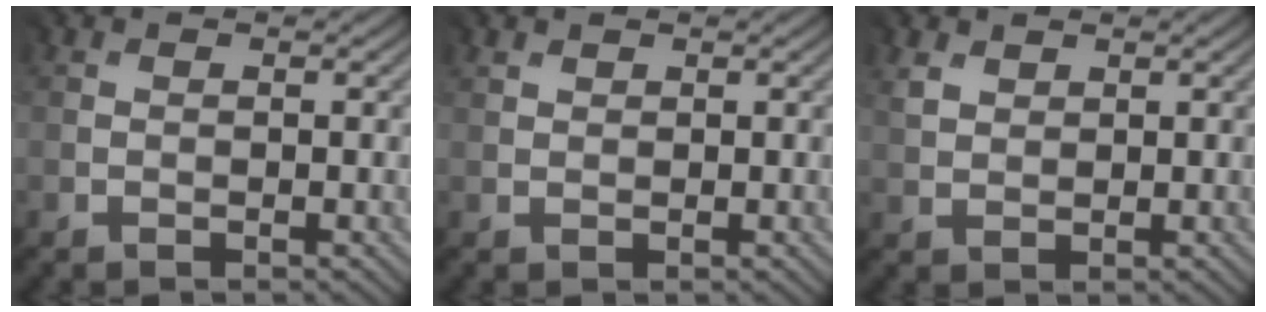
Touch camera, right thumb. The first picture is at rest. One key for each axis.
{"total": 1.4, "fx": 1.2, "fy": 0.8, "fz": 0.0, "tx": 0.002, "ty": 0.003, "tz": 0.025}
{"total": 2.4, "fx": 2.0, "fy": 1.2, "fz": -0.5, "tx": 0.001, "ty": 0.004, "tz": 0.040}